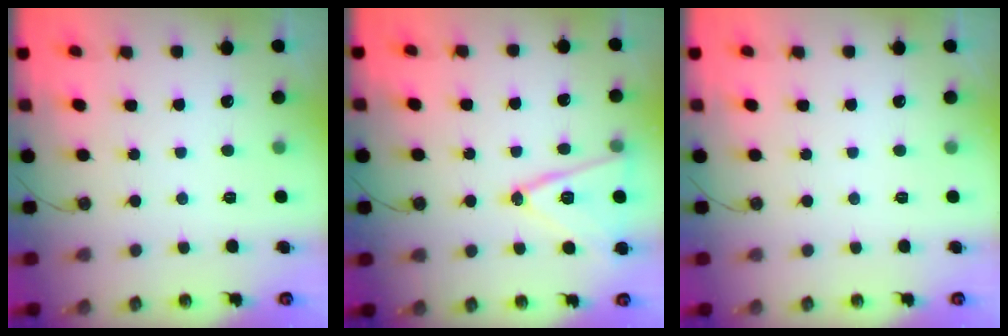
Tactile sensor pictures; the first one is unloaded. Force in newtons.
{"total": 14.1, "press": 13.7, "slide": 3.3}
{"total": 0.0}